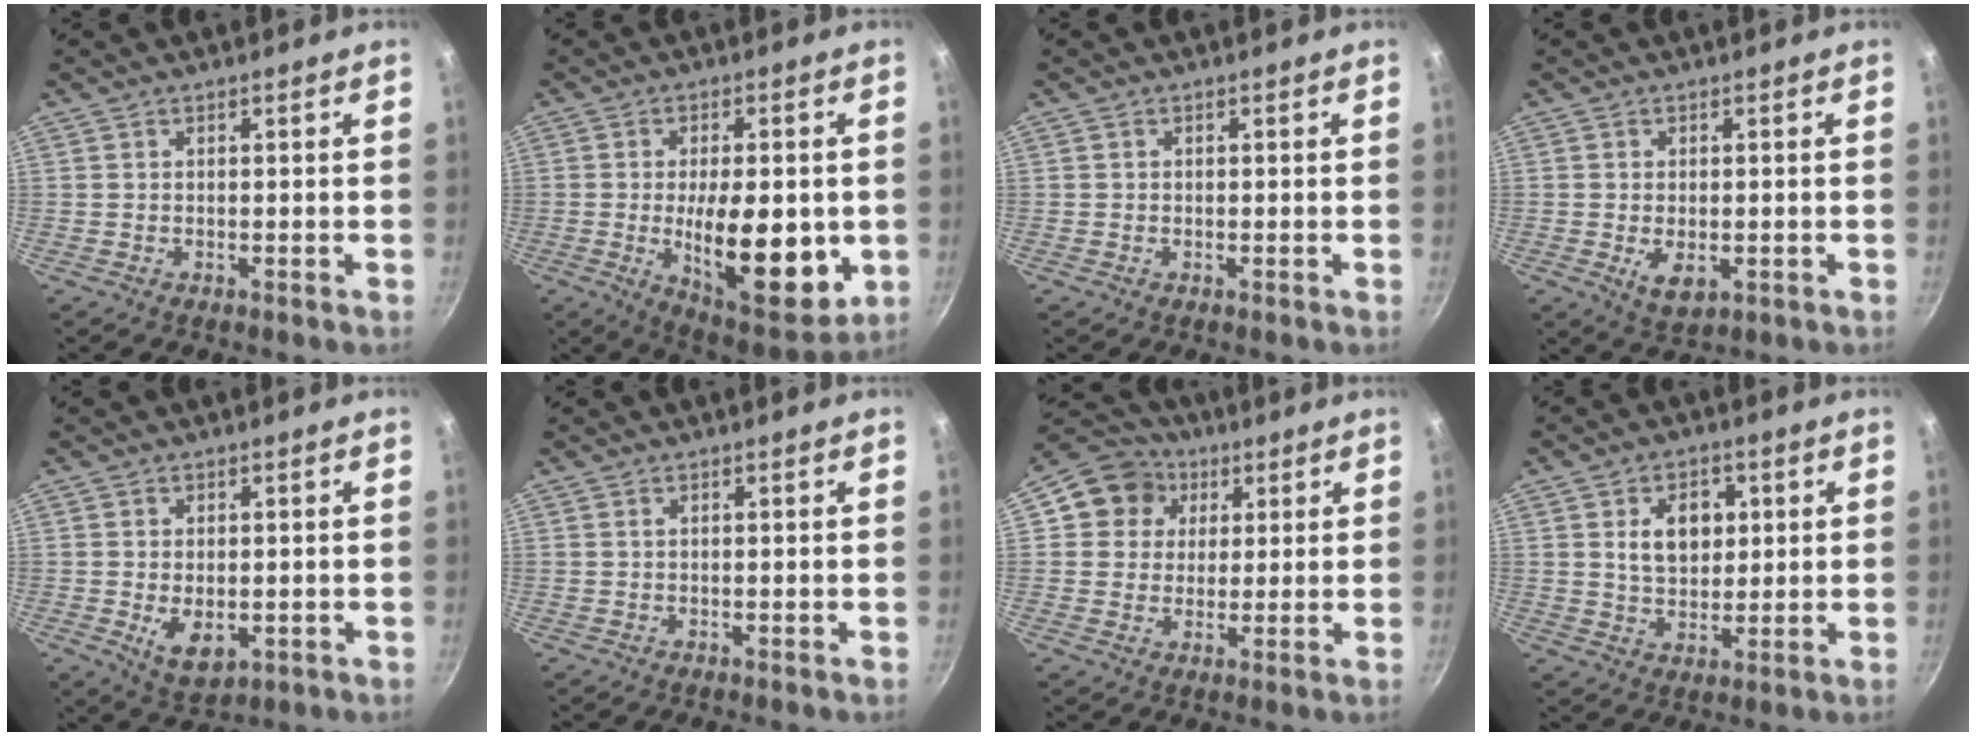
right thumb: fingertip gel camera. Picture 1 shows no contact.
{"total": 18.4, "force": [-2.5, 7.8, 16.5], "torque": [-0.218, -0.016, -0.027]}
{"total": 0.0}
{"total": 4.9, "force": [-1.1, 2.9, 3.9], "torque": [-0.061, -0.009, -0.007]}
{"total": 6.5, "force": [-1.0, 4.0, 5.1], "torque": [-0.076, -0.015, -0.003]}
{"total": 0.0}
{"total": 9.6, "force": [3.0, 8.6, 3.0], "torque": [-0.016, 0.012, 0.036]}
{"total": 8.5, "force": [2.0, 6.0, 5.6], "torque": [-0.065, -0.005, 0.034]}